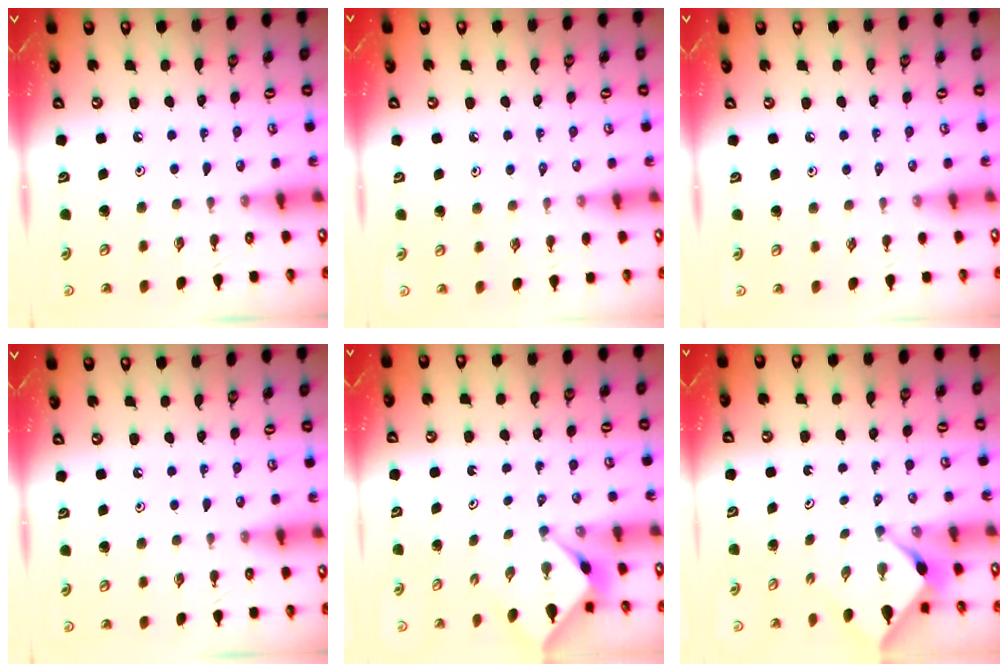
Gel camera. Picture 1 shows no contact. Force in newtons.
{"total": 4.6, "press": 4.5, "slide": 0.9}
{"total": 1.9, "press": 1.9, "slide": 0.3}
{"total": 0.0}
{"total": 2.3, "press": 2.3, "slide": 0.3}
{"total": 2.2, "press": 2.1, "slide": 0.3}